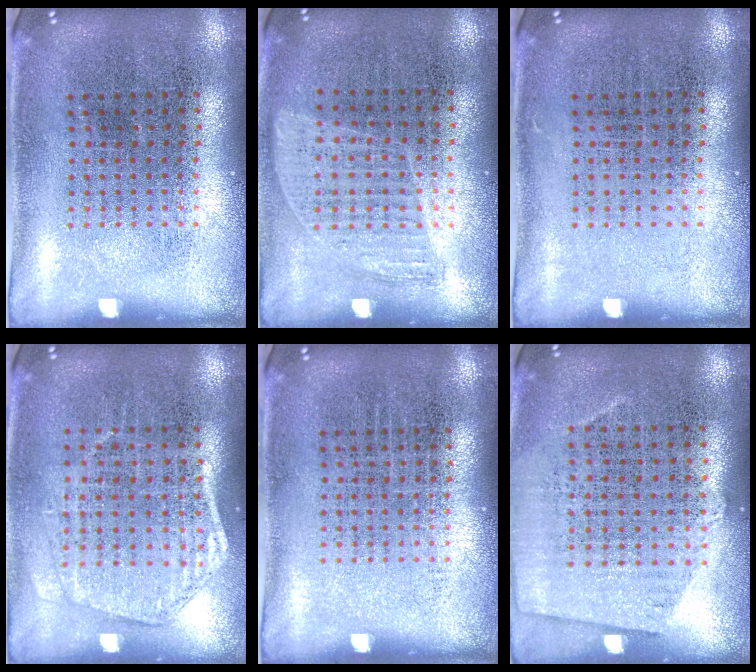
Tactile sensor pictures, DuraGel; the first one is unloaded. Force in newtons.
{"total": 0.9, "press": 0.8, "slide": 0.4}
{"total": 0.0}
{"total": 1.5, "press": 1.4, "slide": 0.5}
{"total": 0.0}
{"total": 0.7, "press": 0.4, "slide": 0.5}